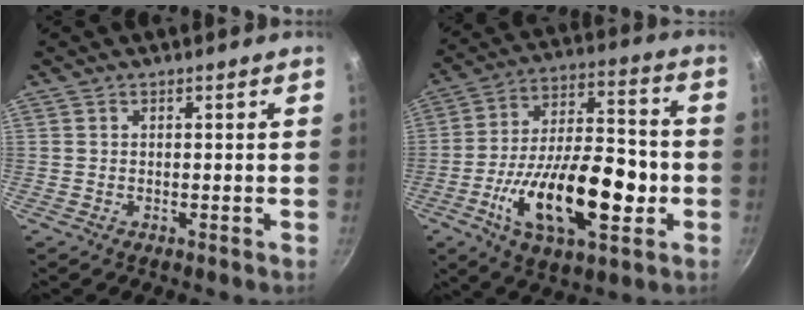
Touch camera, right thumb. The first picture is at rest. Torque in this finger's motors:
{"motor_torque": [-0.05, 1.08, 1.67, -1.10, 0.61]}